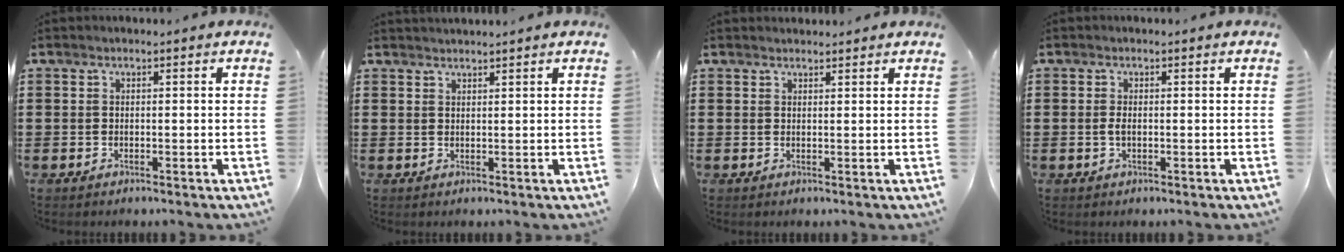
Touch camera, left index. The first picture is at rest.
{"total": 1.2, "force": [1.2, -0.1, 0.1], "torque": [-0.004, -0.002, 0.025]}
{"total": 1.2, "force": [1.2, 0.2, 0.1], "torque": [-0.004, 0.000, 0.025]}
{"total": 1.3, "force": [-0.1, 0.5, 1.2], "torque": [-0.038, -0.005, -0.007]}